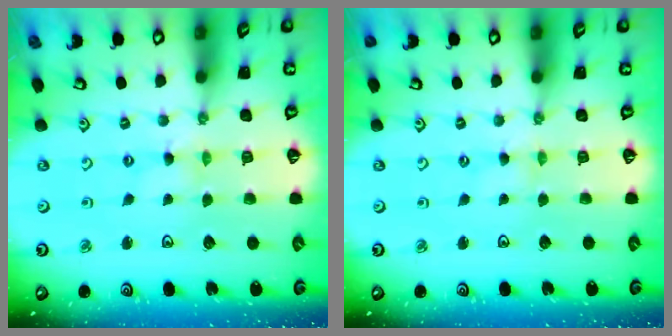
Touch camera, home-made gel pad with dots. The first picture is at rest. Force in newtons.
{"total": 0.0}